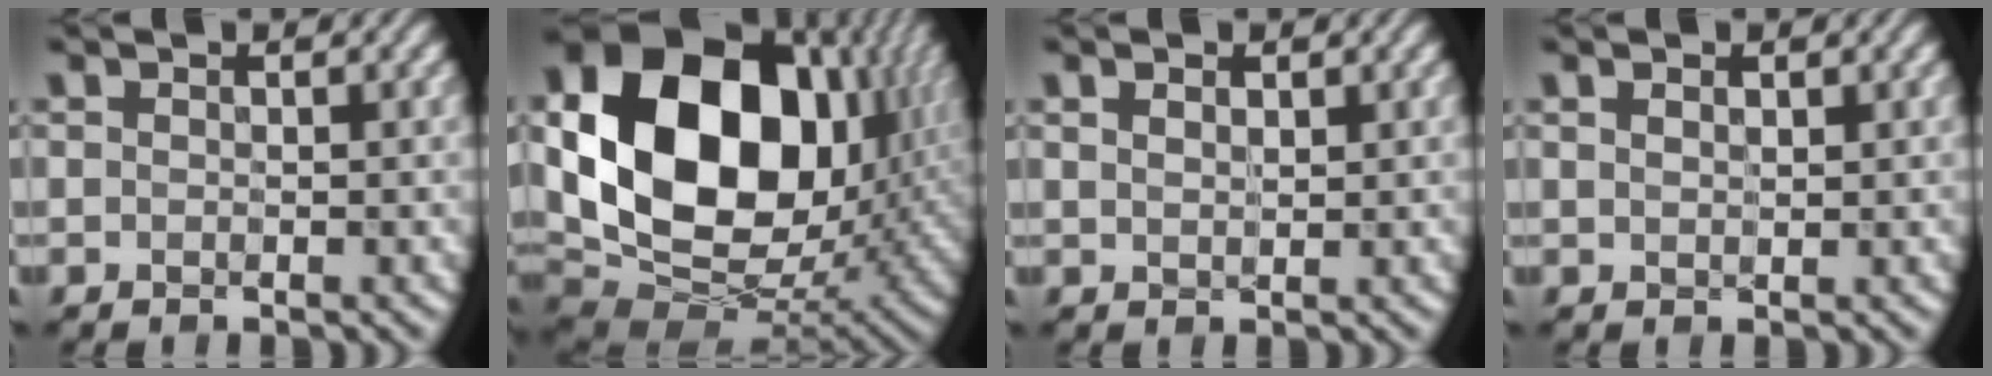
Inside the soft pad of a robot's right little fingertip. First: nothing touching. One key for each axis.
{"total": 19.5, "fx": 3.6, "fy": 13.8, "fz": 13.3, "tx": -0.292, "ty": 0.002, "tz": 0.072}
{"total": 1.3, "fx": 0.7, "fy": 0.7, "fz": 0.8, "tx": -0.015, "ty": 0.002, "tz": 0.016}
{"total": 0.9, "fx": 0.6, "fy": 0.5, "fz": 0.6, "tx": -0.010, "ty": 0.004, "tz": 0.011}